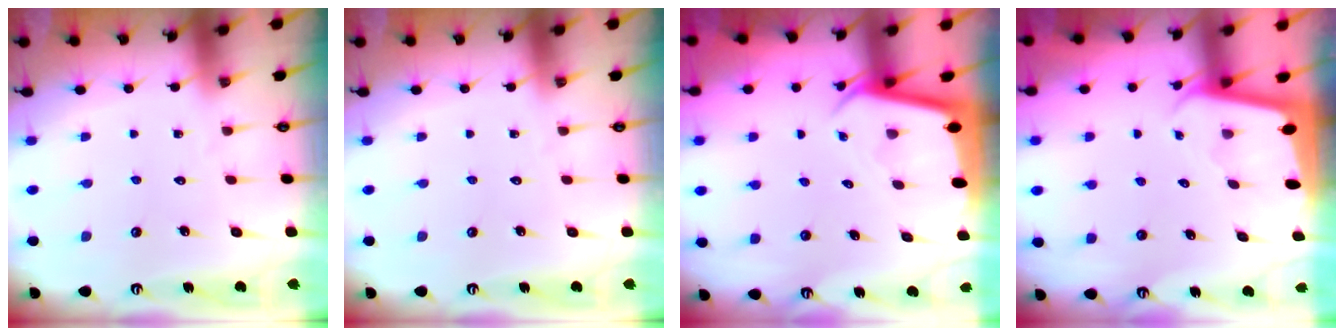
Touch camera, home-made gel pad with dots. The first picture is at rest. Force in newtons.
{"total": 0.0}
{"total": 2.7, "press": 2.7, "slide": 0.2}
{"total": 1.9, "press": 1.9, "slide": 0.0}